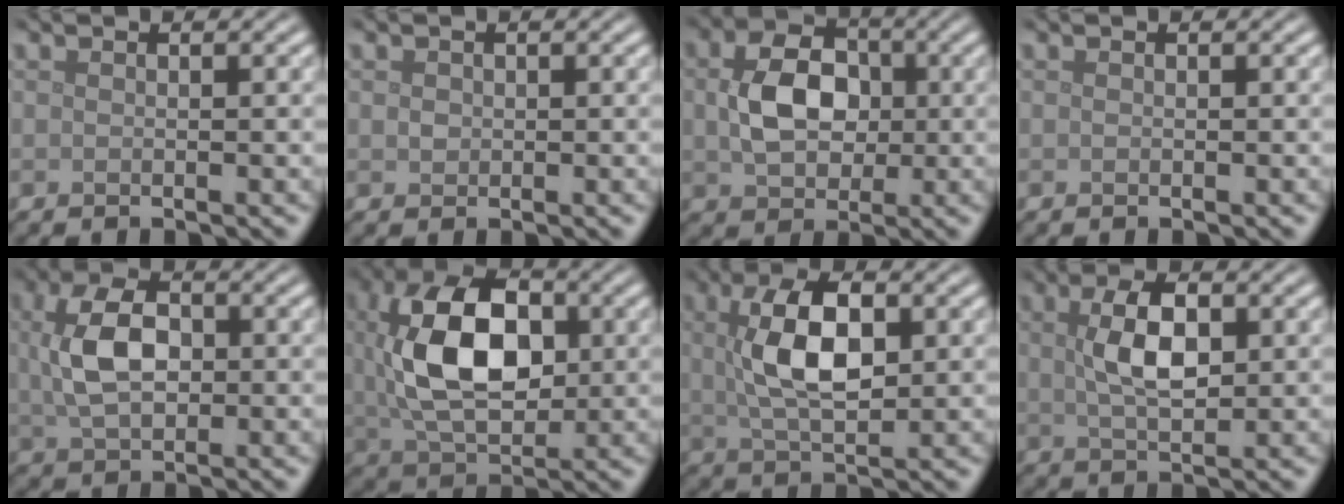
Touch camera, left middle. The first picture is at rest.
{"total": 0.7, "force": [0.2, 0.7, 0.2], "torque": [-0.002, -0.002, 0.002]}
{"total": 5.8, "force": [0.4, 4.2, 3.9], "torque": [-0.085, 0.001, 0.004]}
{"total": 0.0}
{"total": 5.8, "force": [0.6, 3.7, 4.4], "torque": [-0.097, 0.008, 0.009]}
{"total": 10.3, "force": [1.2, 6.3, 8.1], "torque": [-0.160, 0.008, 0.020]}
{"total": 6.6, "force": [1.2, 3.2, 5.7], "torque": [-0.115, 0.008, 0.021]}
{"total": 4.6, "force": [1.0, 2.2, 3.9], "torque": [-0.083, 0.005, 0.016]}